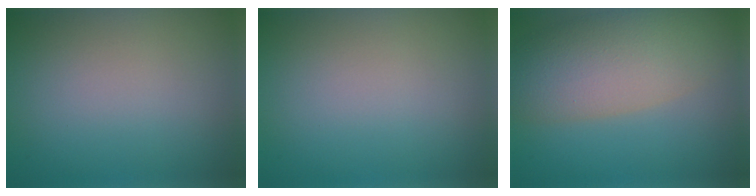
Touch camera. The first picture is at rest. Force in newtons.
{"total": 0.0}
{"total": 7.6, "press": 7.6, "slide": 0.4}